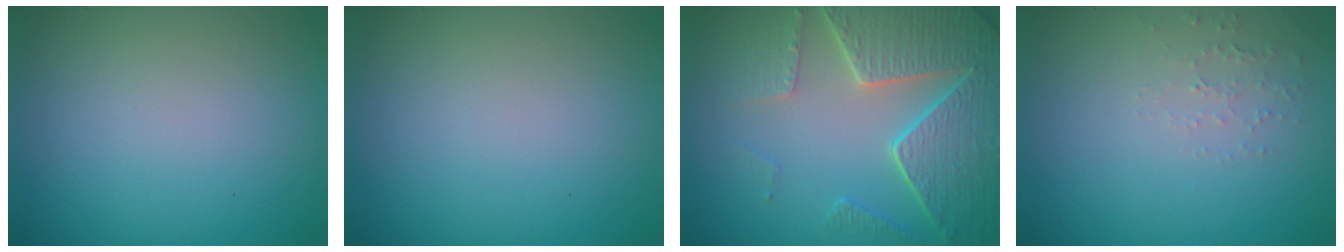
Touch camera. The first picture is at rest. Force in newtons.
{"total": 0.0}
{"total": 7.3, "press": 5.7, "slide": 4.6}
{"total": 1.3, "press": 1.3, "slide": 0.4}